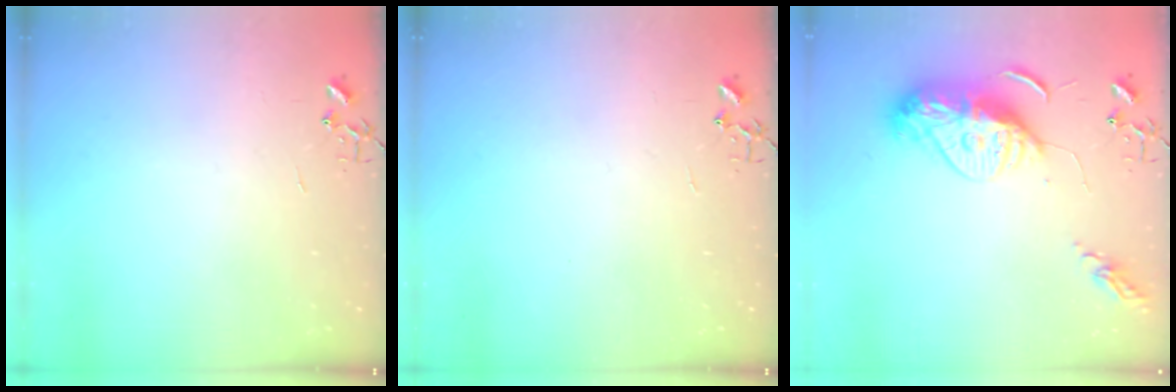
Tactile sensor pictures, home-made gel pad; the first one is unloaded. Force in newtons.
{"total": 0.0}
{"total": 12.9, "press": 12.8, "slide": 1.3}